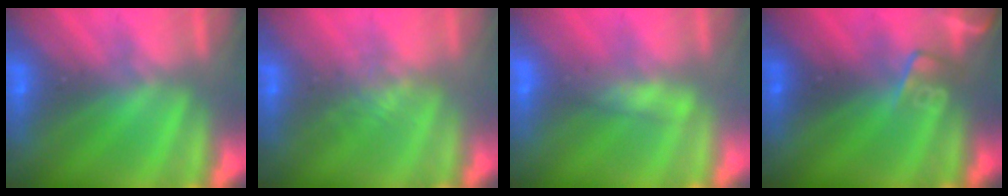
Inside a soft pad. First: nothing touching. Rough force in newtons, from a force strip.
{"total": 2.0}
{"total": 2.4}
{"total": 2.5}